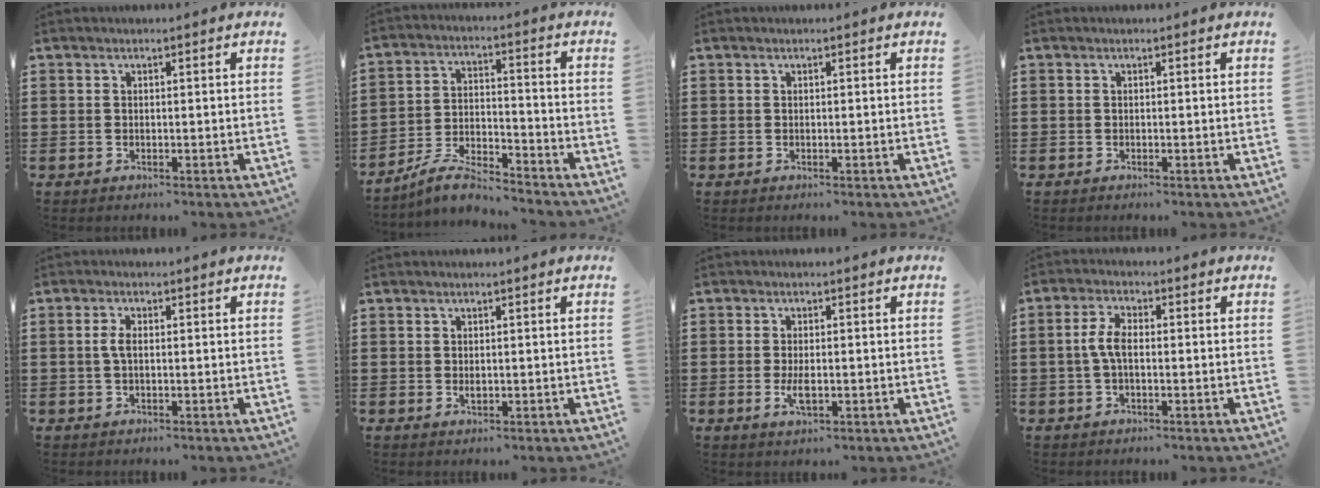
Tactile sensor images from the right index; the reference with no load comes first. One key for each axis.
{"total": 6.5, "fx": -6.1, "fy": 0.9, "fz": 2.1, "tx": -0.051, "ty": 0.007, "tz": -0.119}
{"total": 0.0}
{"total": 0.0}
{"total": 2.3, "fx": 0.0, "fy": 1.0, "fz": 2.1, "tx": -0.049, "ty": -0.001, "tz": -0.004}
{"total": 0.9, "fx": 0.0, "fy": 0.5, "fz": 0.7, "tx": -0.015, "ty": 0.001, "tz": 0.001}
{"total": 2.9, "fx": -0.6, "fy": 1.2, "fz": 2.6, "tx": -0.064, "ty": -0.006, "tz": -0.014}
{"total": 4.0, "fx": -0.4, "fy": 1.7, "fz": 3.6, "tx": -0.082, "ty": 0.001, "tz": -0.013}